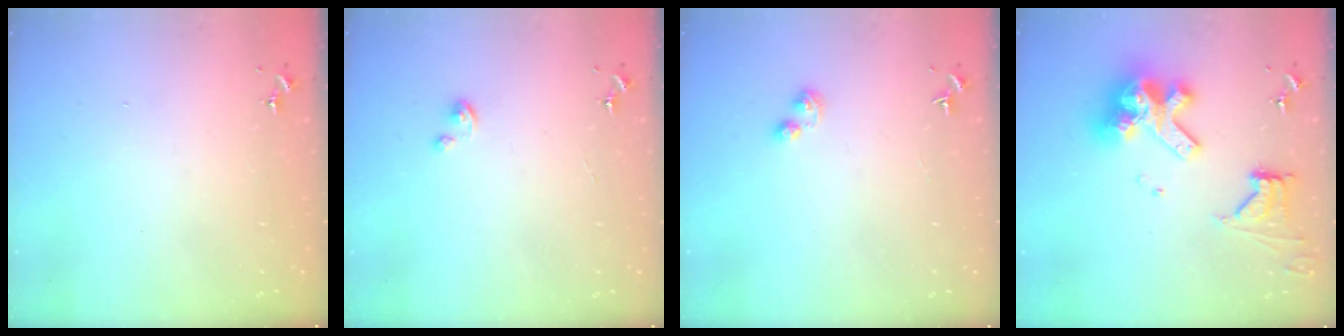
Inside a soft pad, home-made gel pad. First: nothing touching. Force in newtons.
{"total": 1.4, "press": 1.4, "slide": 0.1}
{"total": 3.3, "press": 3.3, "slide": 0.4}
{"total": 17.2, "press": 17.2, "slide": 1.5}